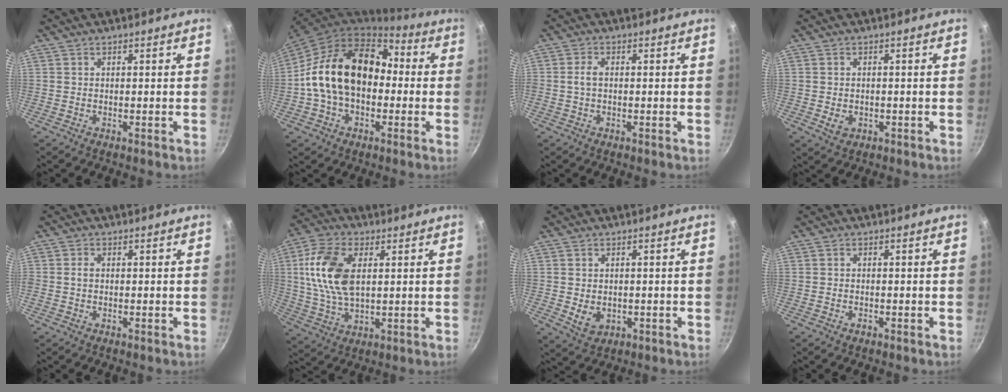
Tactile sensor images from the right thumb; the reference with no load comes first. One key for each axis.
{"total": 19.3, "fx": 0.0, "fy": 13.5, "fz": 13.7, "tx": -0.207, "ty": 0.049, "tz": -0.009}
{"total": 2.4, "fx": 0.0, "fy": 1.3, "fz": 2.0, "tx": -0.043, "ty": 0.008, "tz": -0.003}
{"total": 2.8, "fx": -0.6, "fy": 2.2, "fz": 1.5, "tx": -0.023, "ty": -0.002, "tz": -0.005}
{"total": 1.5, "fx": 0.0, "fy": 1.2, "fz": 1.0, "tx": -0.017, "ty": 0.007, "tz": -0.002}
{"total": 14.0, "fx": 2.8, "fy": 8.0, "fz": 11.1, "tx": -0.211, "ty": -0.001, "tz": 0.051}
{"total": 4.1, "fx": -0.4, "fy": 3.3, "fz": 2.5, "tx": -0.036, "ty": -0.008, "tz": 0.004}
{"total": 1.0, "fx": -0.7, "fy": 0.6, "fz": 0.5, "tx": -0.012, "ty": 0.003, "tz": -0.012}